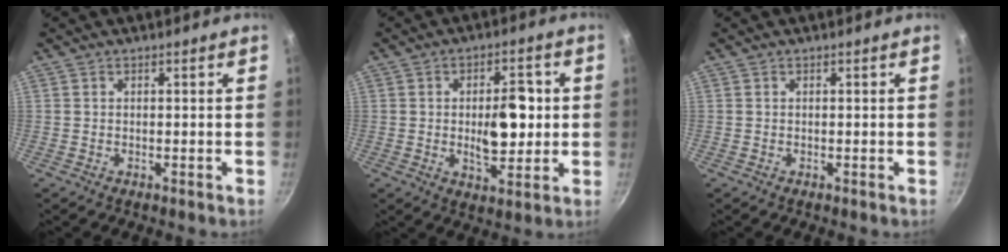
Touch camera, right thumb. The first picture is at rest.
{"total": 10.2, "force": [0.1, 5.4, 8.7], "torque": [-0.098, -0.001, 0.004]}
{"total": 0.0}